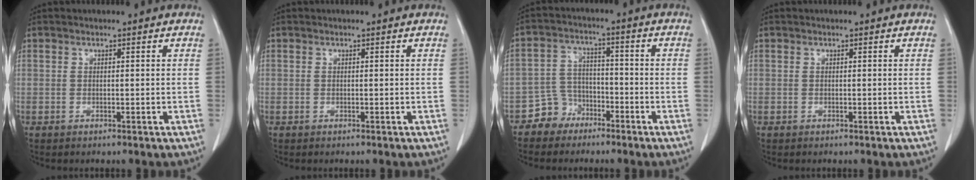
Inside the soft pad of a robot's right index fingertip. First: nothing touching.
{"total": 0.0}
{"total": 5.3, "force": [-3.6, 3.9, 0.3], "torque": [0.000, 0.013, -0.064]}
{"total": 0.0}